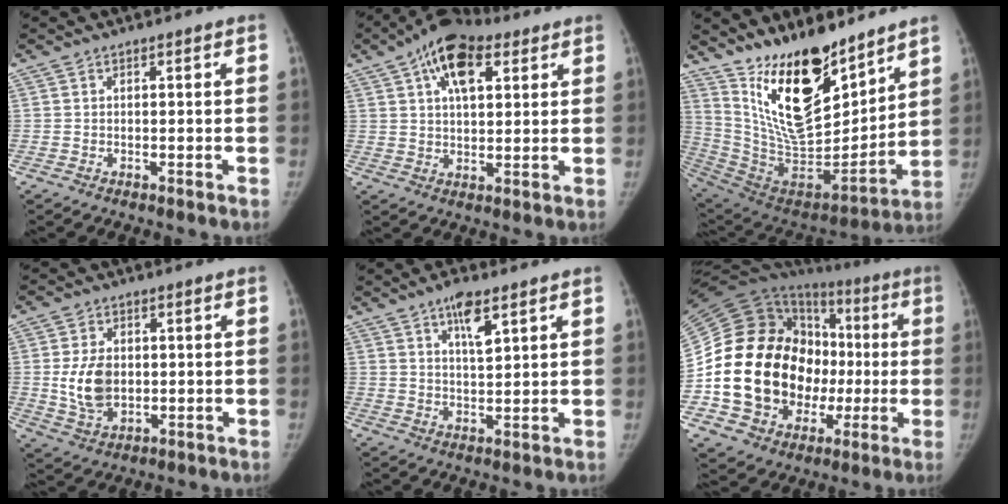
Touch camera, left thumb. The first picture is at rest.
{"total": 13.0, "force": [6.1, 6.7, 9.3], "torque": [-0.126, 0.003, 0.095]}
{"total": 23.5, "force": [15.3, 9.7, 15.0], "torque": [-0.205, -0.108, 0.281]}
{"total": 8.4, "force": [0.2, 5.8, 6.0], "torque": [-0.098, -0.006, 0.012]}
{"total": 6.2, "force": [3.5, 2.1, 4.7], "torque": [-0.069, -0.018, 0.058]}
{"total": 30.1, "force": [-1.8, 21.8, 20.6], "torque": [-0.318, 0.058, -0.020]}